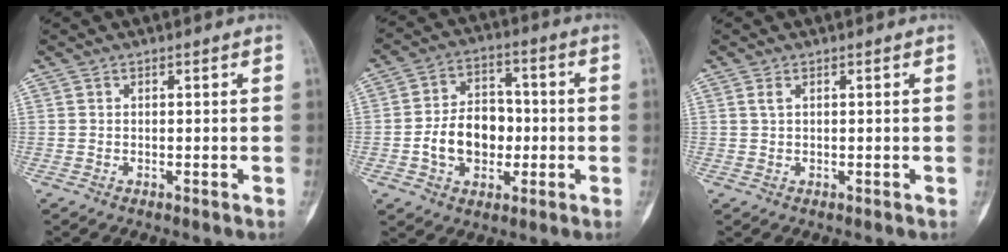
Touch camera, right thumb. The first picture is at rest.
{"total": 11.4, "force": [-1.8, 8.3, 7.6], "torque": [-0.095, 0.028, -0.033]}
{"total": 0.9, "force": [0.4, 0.3, 0.8], "torque": [-0.020, 0.004, 0.010]}